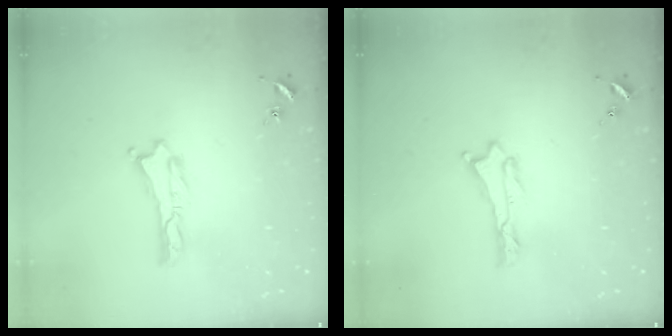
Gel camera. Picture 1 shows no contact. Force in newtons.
{"total": 0.0}